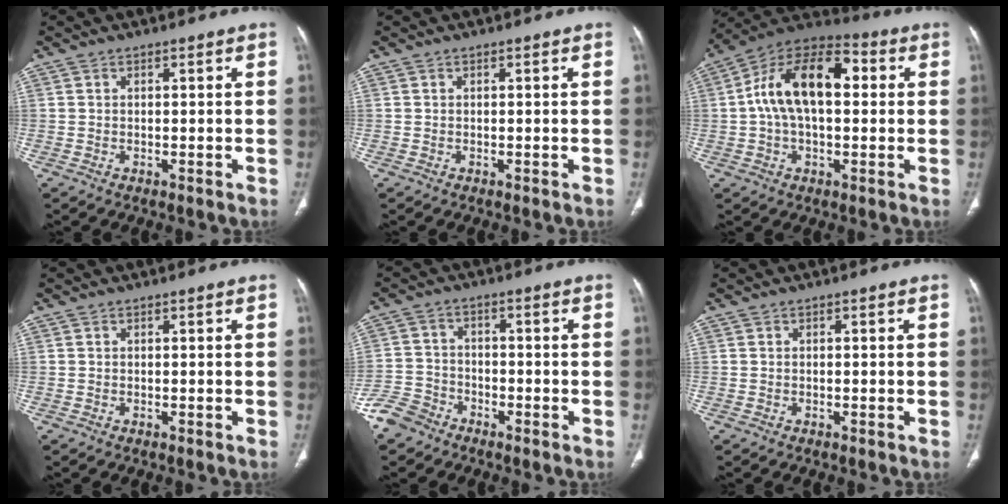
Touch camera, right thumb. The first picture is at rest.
{"total": 0.0}
{"total": 16.7, "force": [2.1, 9.2, 13.7], "torque": [-0.230, 0.040, 0.027]}
{"total": 0.0}
{"total": 5.9, "force": [-4.6, 3.6, 0.9], "torque": [-0.008, 0.020, -0.100]}
{"total": 0.0}